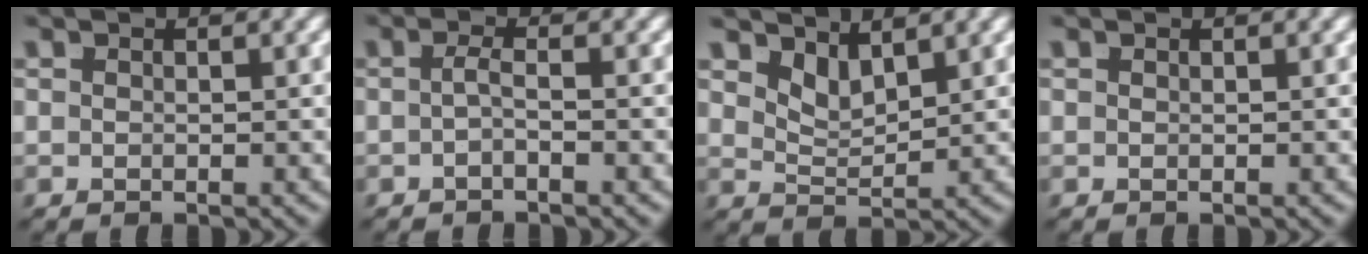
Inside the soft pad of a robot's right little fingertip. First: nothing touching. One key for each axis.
{"total": 1.3, "fx": -0.7, "fy": -0.6, "fz": 0.9, "tx": -0.016, "ty": -0.006, "tz": -0.009}
{"total": 3.0, "fx": 2.2, "fy": 1.2, "fz": 1.8, "tx": -0.024, "ty": -0.010, "tz": 0.039}
{"total": 0.0}